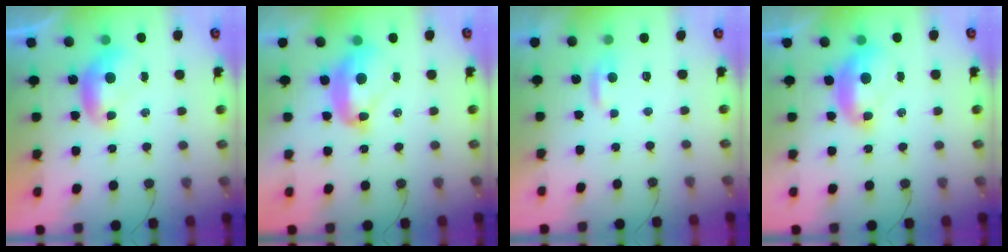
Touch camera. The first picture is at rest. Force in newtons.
{"total": 6.1, "press": 6.1, "slide": 0.8}
{"total": 2.2, "press": 2.2, "slide": 0.3}
{"total": 2.2, "press": 2.1, "slide": 0.6}